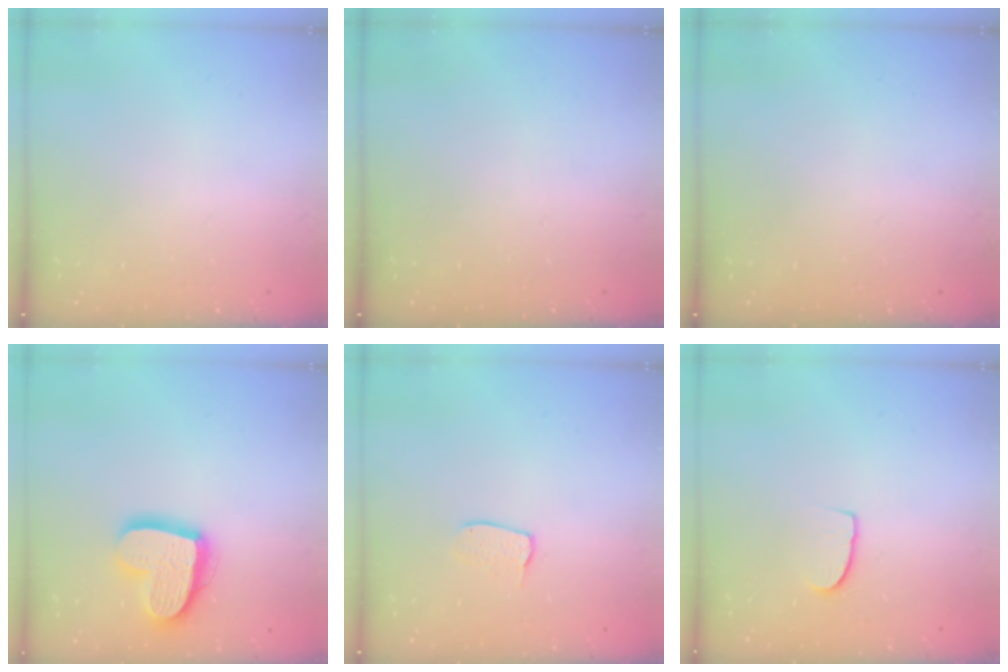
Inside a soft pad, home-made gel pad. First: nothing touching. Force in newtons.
{"total": 0.0}
{"total": 0.0}
{"total": 18.1, "press": 18.0, "slide": 1.8}
{"total": 4.8, "press": 4.8, "slide": 0.3}
{"total": 5.2, "press": 5.2, "slide": 0.4}